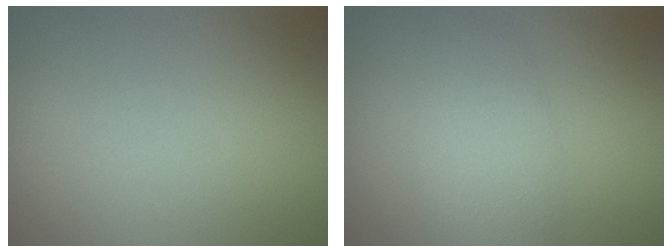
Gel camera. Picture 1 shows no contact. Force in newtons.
{"total": 3.9, "press": 3.9, "slide": 0.2}